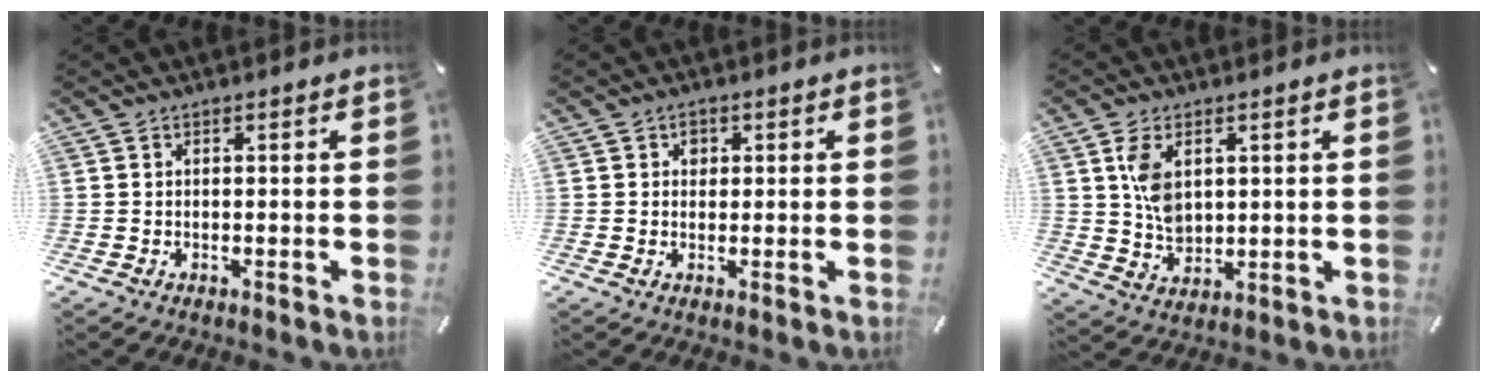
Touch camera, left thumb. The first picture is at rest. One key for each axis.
{"total": 1.9, "fx": 0.4, "fy": 1.7, "fz": 0.6, "tx": 0.002, "ty": 0.001, "tz": 0.001}
{"total": 7.7, "fx": 2.3, "fy": 5.4, "fz": 5.0, "tx": -0.095, "ty": -0.004, "tz": 0.039}